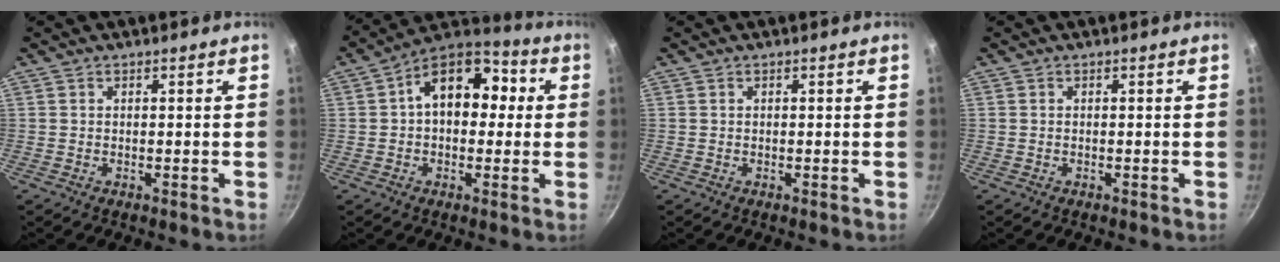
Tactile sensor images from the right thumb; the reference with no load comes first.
{"total": 13.5, "force": [1.9, 8.7, 10.2], "torque": [-0.113, 0.037, 0.013]}
{"total": 0.0}
{"total": 0.0}